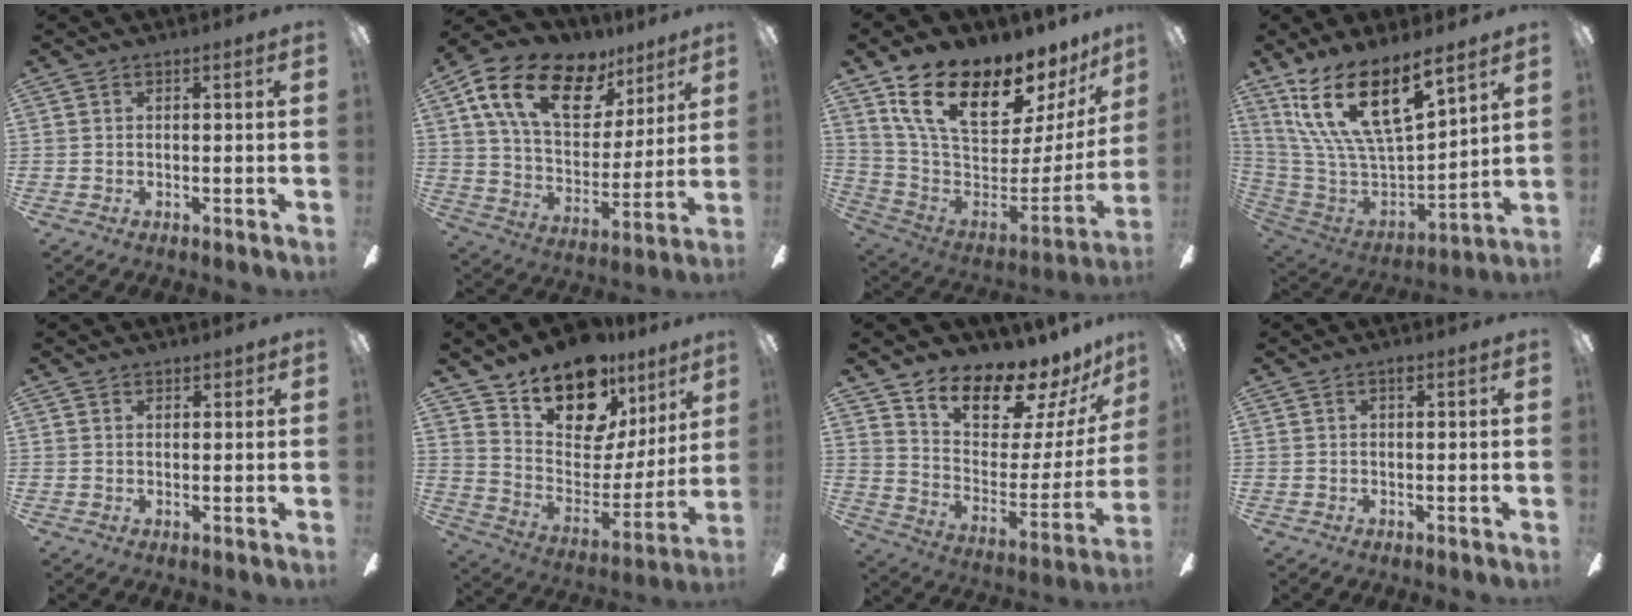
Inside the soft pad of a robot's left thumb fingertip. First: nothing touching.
{"total": 21.0, "force": [11.9, 11.9, 12.5], "torque": [-0.218, -0.048, 0.213]}
{"total": 20.6, "force": [14.5, 8.5, 11.8], "torque": [-0.202, -0.100, 0.255]}
{"total": 21.7, "force": [13.1, 8.6, 15.1], "torque": [-0.289, -0.086, 0.231]}
{"total": 1.5, "force": [1.3, 0.9, 0.2], "torque": [-0.003, 0.000, 0.025]}
{"total": 17.0, "force": [12.8, 8.5, 7.2], "torque": [-0.124, -0.100, 0.230]}
{"total": 14.6, "force": [12.7, 5.2, 5.0], "torque": [-0.091, -0.112, 0.220]}
{"total": 0.9, "force": [0.6, 0.3, 0.6], "torque": [-0.004, 0.000, 0.008]}